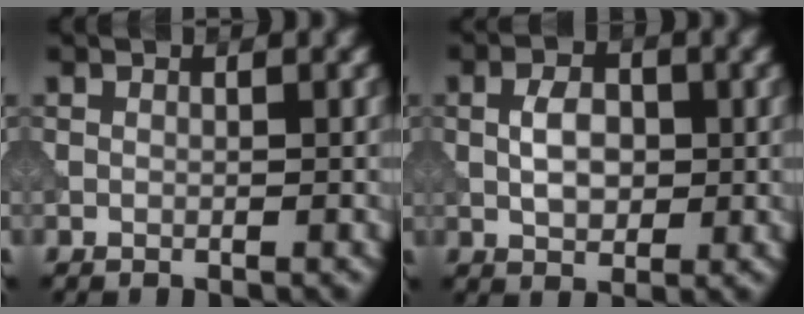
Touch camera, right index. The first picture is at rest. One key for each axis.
{"total": 3.2, "fx": -0.1, "fy": 2.0, "fz": 2.4, "tx": -0.047, "ty": 0.001, "tz": -0.004}